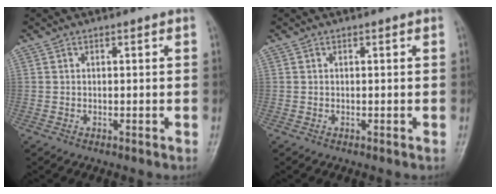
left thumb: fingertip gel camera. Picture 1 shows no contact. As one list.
[{"total": 0.0}]